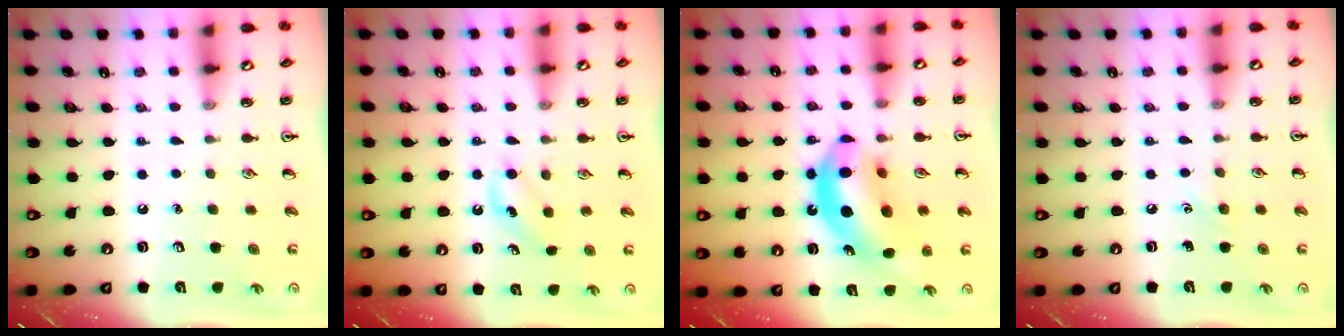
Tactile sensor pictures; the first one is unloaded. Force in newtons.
{"total": 4.5, "press": 4.3, "slide": 1.4}
{"total": 15.6, "press": 14.8, "slide": 4.7}
{"total": 4.5, "press": 4.2, "slide": 1.6}